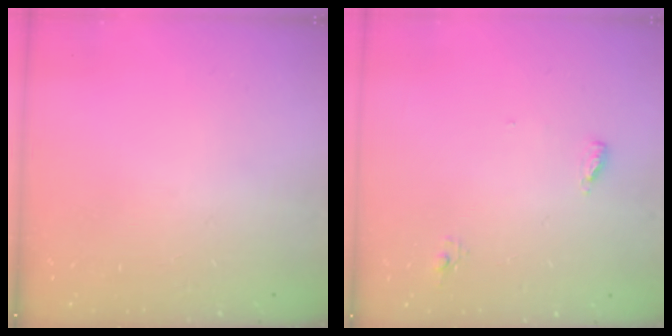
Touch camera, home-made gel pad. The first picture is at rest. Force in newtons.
{"total": 4.7, "press": 4.5, "slide": 1.1}